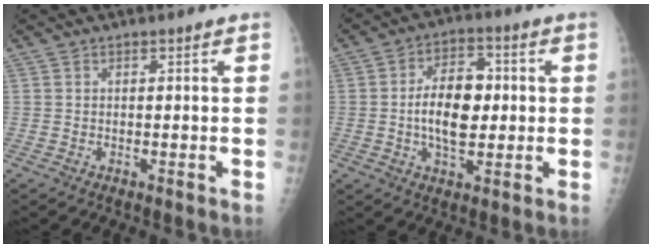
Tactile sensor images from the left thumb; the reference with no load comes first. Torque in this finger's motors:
{"motor_torque": [1.13, 1.13, 0.02, 0.01, 0.06]}